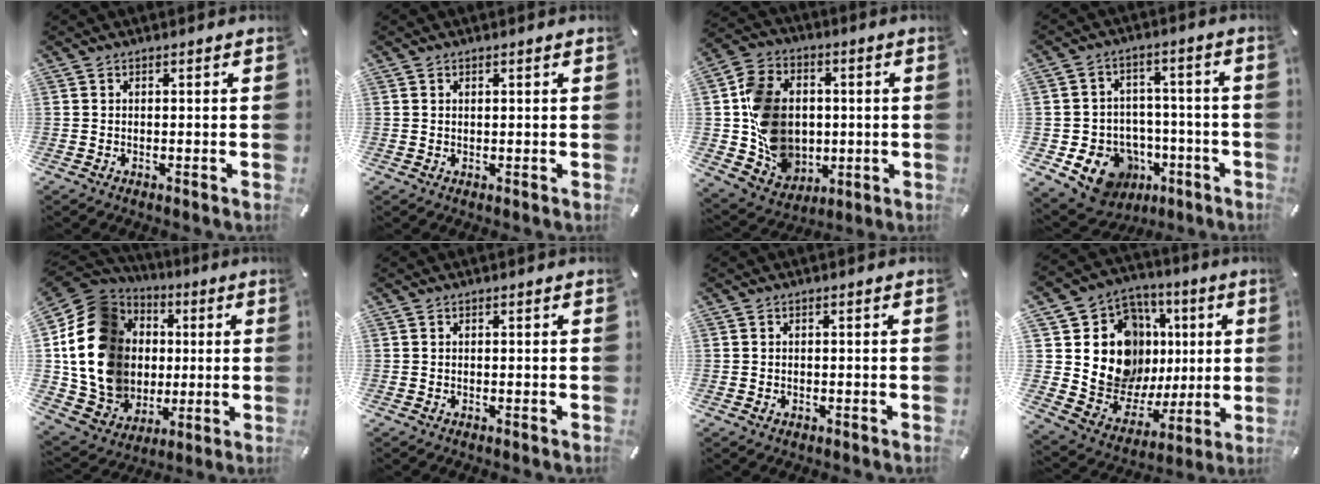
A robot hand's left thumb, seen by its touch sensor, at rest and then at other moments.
{"total": 0.6, "force": [0.4, 0.2, 0.4], "torque": [-0.006, 0.001, 0.007]}
{"total": 15.3, "force": [0.4, 13.2, 7.7], "torque": [-0.161, 0.011, 0.022]}
{"total": 12.2, "force": [-5.1, 10.2, 4.2], "torque": [-0.068, 0.026, -0.076]}
{"total": 19.8, "force": [1.9, 17.6, 8.8], "torque": [-0.187, -0.023, 0.054]}
{"total": 0.0}
{"total": 0.8, "force": [-0.2, 0.6, 0.4], "torque": [-0.008, 0.003, -0.006]}
{"total": 16.6, "force": [4.2, 14.3, 7.4], "torque": [-0.124, -0.038, 0.100]}